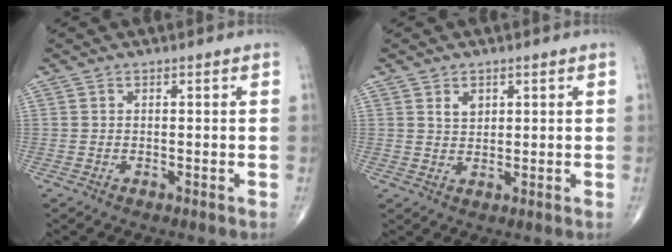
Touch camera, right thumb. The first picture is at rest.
{"total": 2.6, "force": [1.3, 1.8, 1.4], "torque": [-0.012, -0.009, 0.023]}